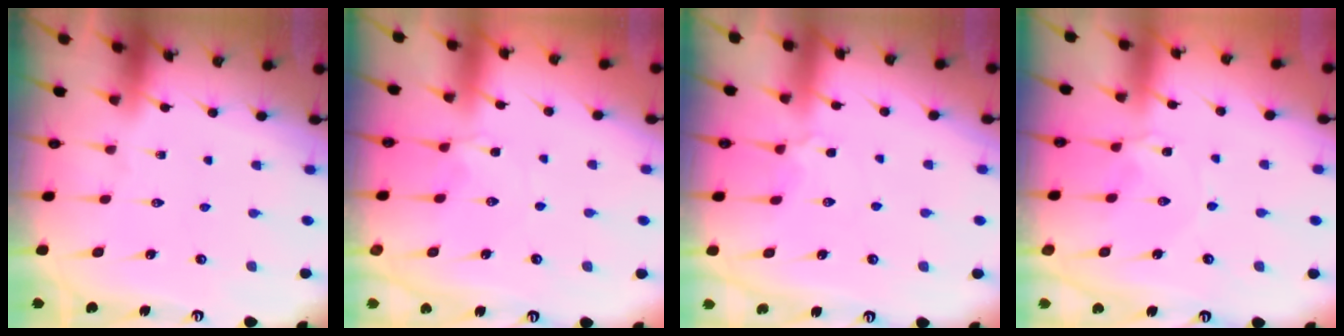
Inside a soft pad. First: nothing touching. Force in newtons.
{"total": 2.2, "press": 2.2, "slide": 0.4}
{"total": 3.3, "press": 3.2, "slide": 0.7}
{"total": 1.2, "press": 1.1, "slide": 0.3}